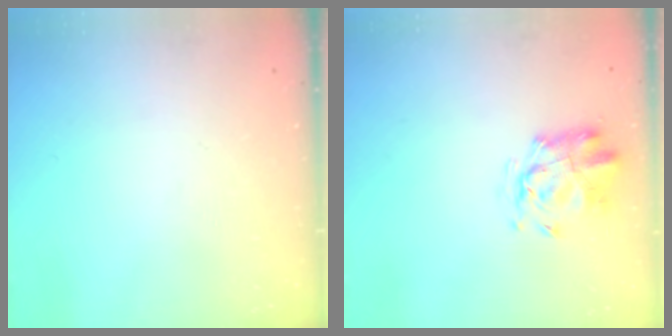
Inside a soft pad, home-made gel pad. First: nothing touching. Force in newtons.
{"total": 2.5, "press": 2.4, "slide": 0.7}